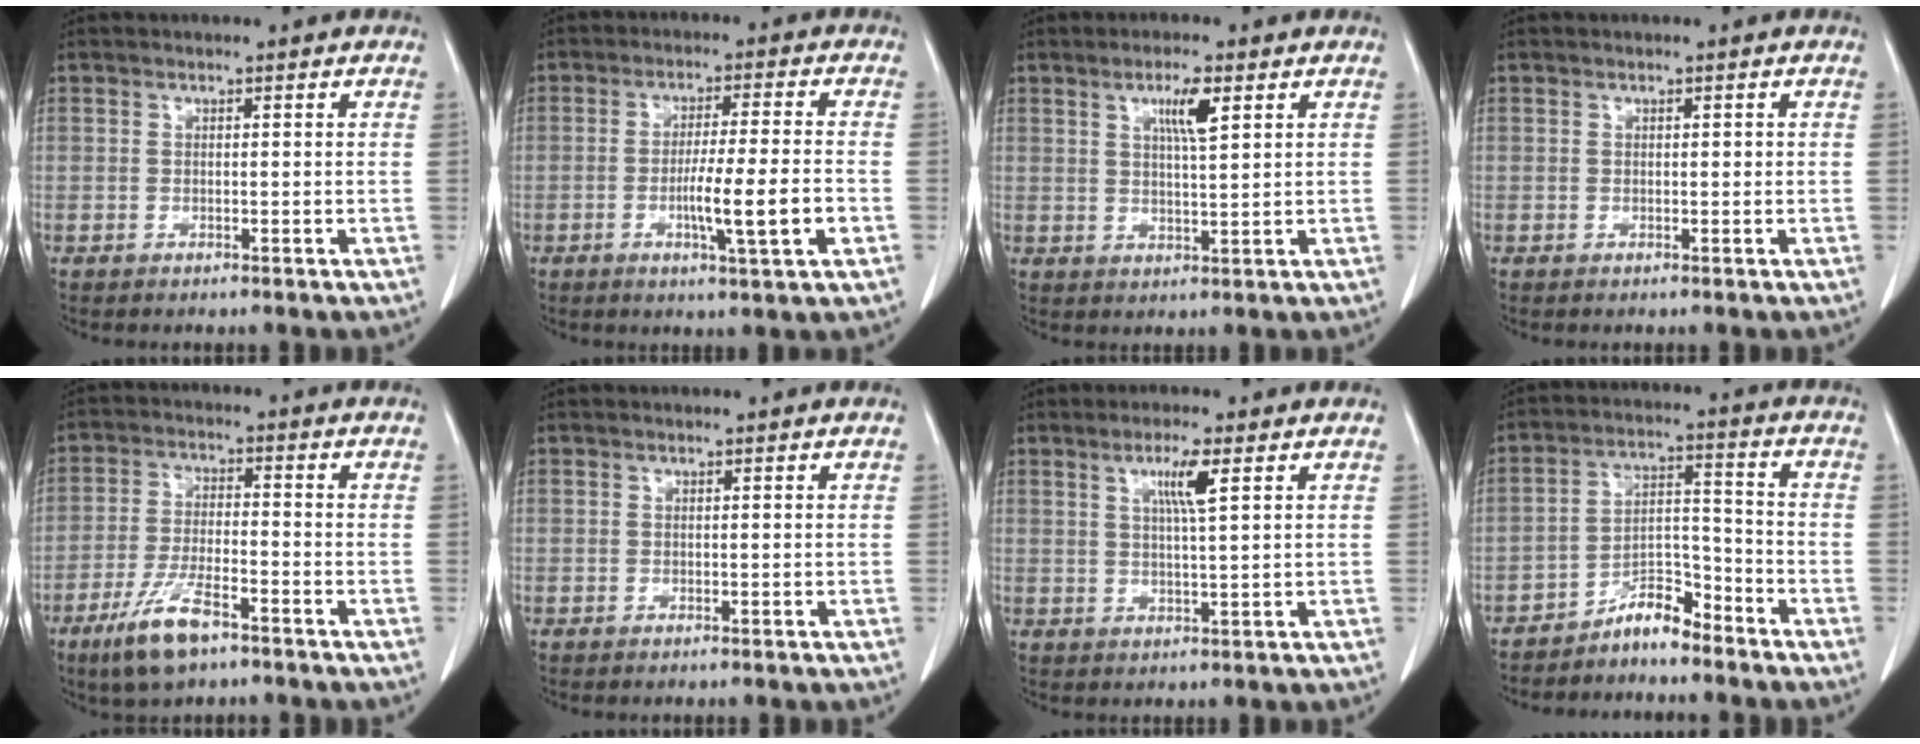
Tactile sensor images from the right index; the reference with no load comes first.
{"total": 8.6, "force": [-2.5, -0.2, 8.3], "torque": [-0.137, -0.010, -0.042]}
{"total": 4.8, "force": [2.2, 0.4, 4.2], "torque": [-0.073, -0.001, 0.039]}
{"total": 0.5, "force": [0.0, 0.0, 0.5], "torque": [-0.007, 0.001, 0.000]}
{"total": 8.8, "force": [-5.7, 2.0, 6.4], "torque": [-0.131, -0.014, -0.102]}
{"total": 0.0}
{"total": 4.5, "force": [1.9, -0.2, 4.1], "torque": [-0.072, -0.002, 0.034]}
{"total": 6.0, "force": [-5.3, 1.6, 2.4], "torque": [-0.037, 0.016, -0.097]}